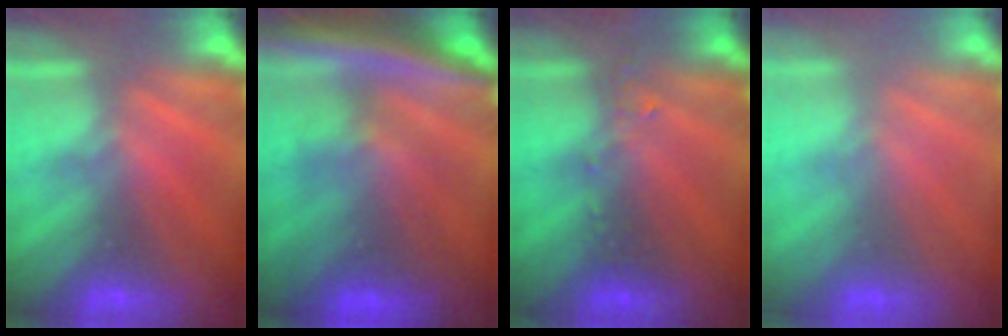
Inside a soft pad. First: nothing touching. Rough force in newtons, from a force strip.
{"total": 6.9}
{"total": 2.4}
{"total": 2.8}